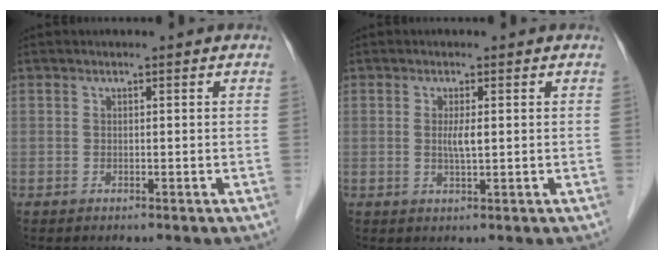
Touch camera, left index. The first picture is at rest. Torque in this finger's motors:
{"motor_torque": [0.38, 0.17, 0.06, 0.02]}